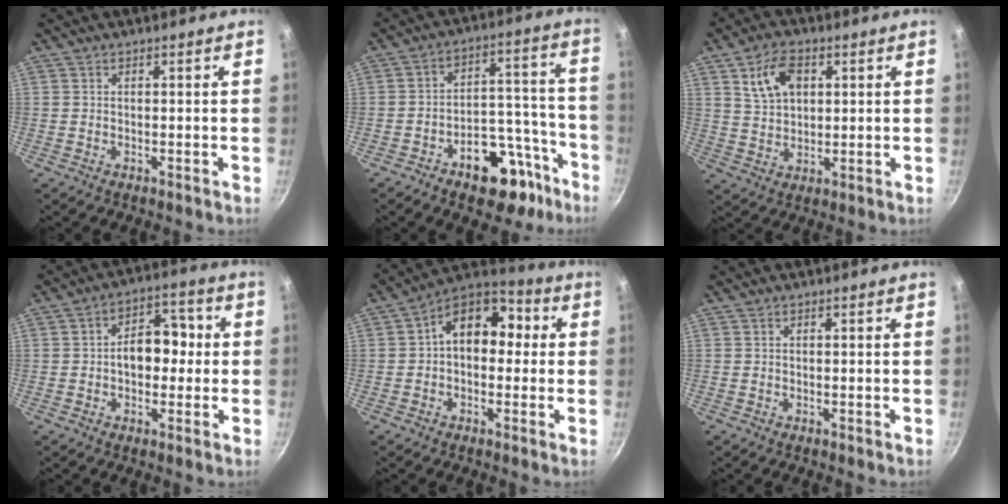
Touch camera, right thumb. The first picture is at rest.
{"total": 14.6, "force": [-8.7, 7.7, 8.9], "torque": [-0.085, 0.084, -0.124]}
{"total": 8.5, "force": [3.3, 5.3, 5.7], "torque": [-0.088, -0.006, 0.064]}
{"total": 9.0, "force": [-0.1, 6.0, 6.7], "torque": [-0.069, 0.028, -0.010]}
{"total": 12.2, "force": [1.2, 8.2, 9.0], "torque": [-0.097, 0.039, 0.001]}
{"total": 0.0}